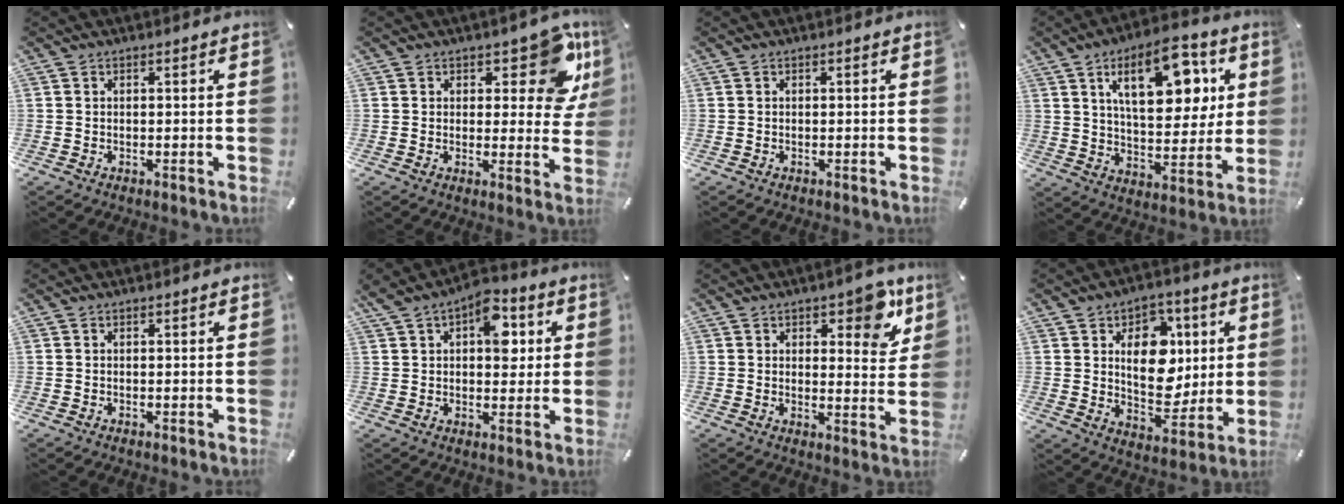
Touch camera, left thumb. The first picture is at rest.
{"total": 11.2, "force": [6.8, 5.5, 7.1], "torque": [-0.064, -0.047, 0.113]}
{"total": 0.0}
{"total": 18.4, "force": [8.3, 8.8, 13.9], "torque": [-0.212, -0.016, 0.133]}
{"total": 0.0}
{"total": 10.4, "force": [3.5, 6.5, 7.3], "torque": [-0.082, -0.011, 0.057]}
{"total": 8.9, "force": [5.6, 4.4, 5.4], "torque": [-0.047, -0.029, 0.089]}
{"total": 13.7, "force": [3.2, 10.3, 8.5], "torque": [-0.118, -0.012, 0.058]}